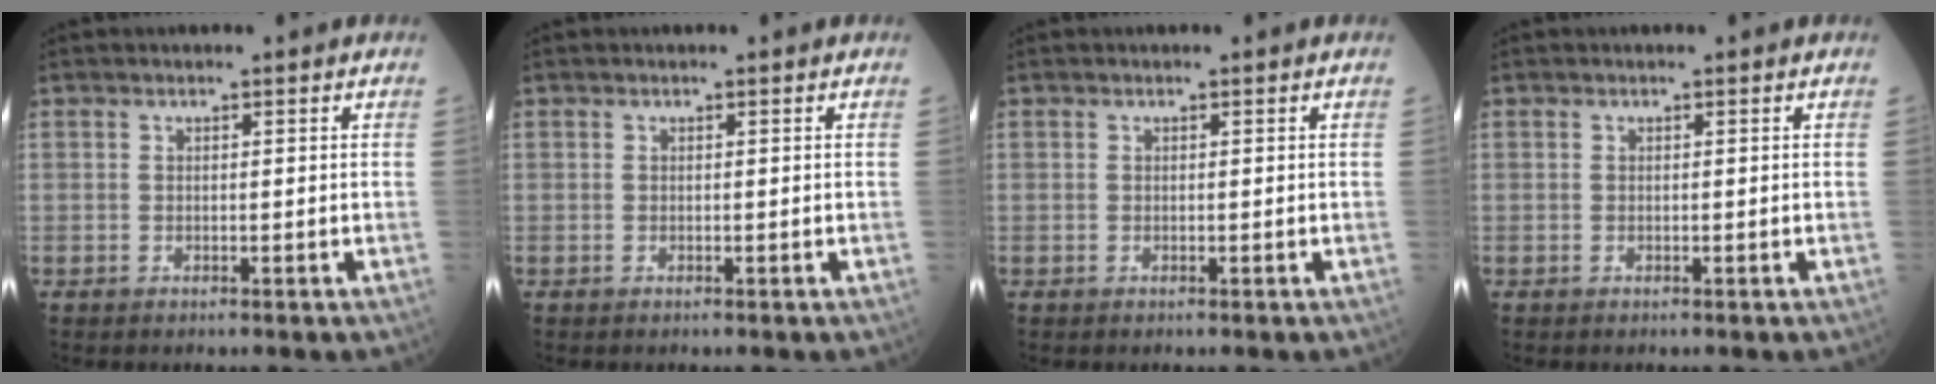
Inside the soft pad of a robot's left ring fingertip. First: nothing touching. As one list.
[{"total": 0.0}, {"total": 0.0}, {"total": 0.0}]